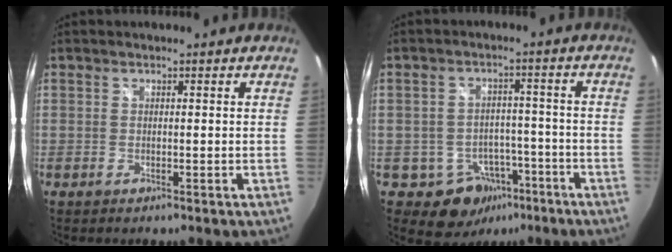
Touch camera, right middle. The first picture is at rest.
{"total": 8.3, "force": [-4.7, 6.5, 2.3], "torque": [-0.044, 0.020, -0.046]}